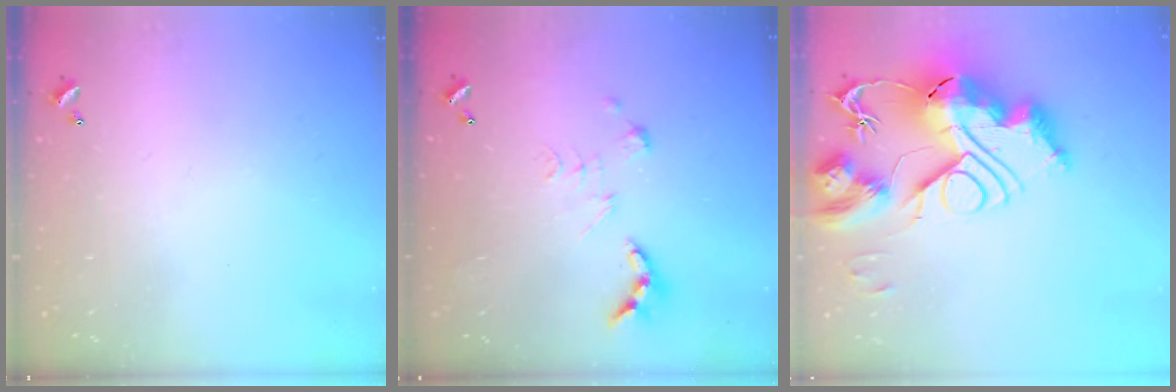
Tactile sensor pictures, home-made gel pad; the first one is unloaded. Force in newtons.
{"total": 2.7, "press": 2.2, "slide": 1.5}
{"total": 0.7, "press": 0.7, "slide": 0.0}